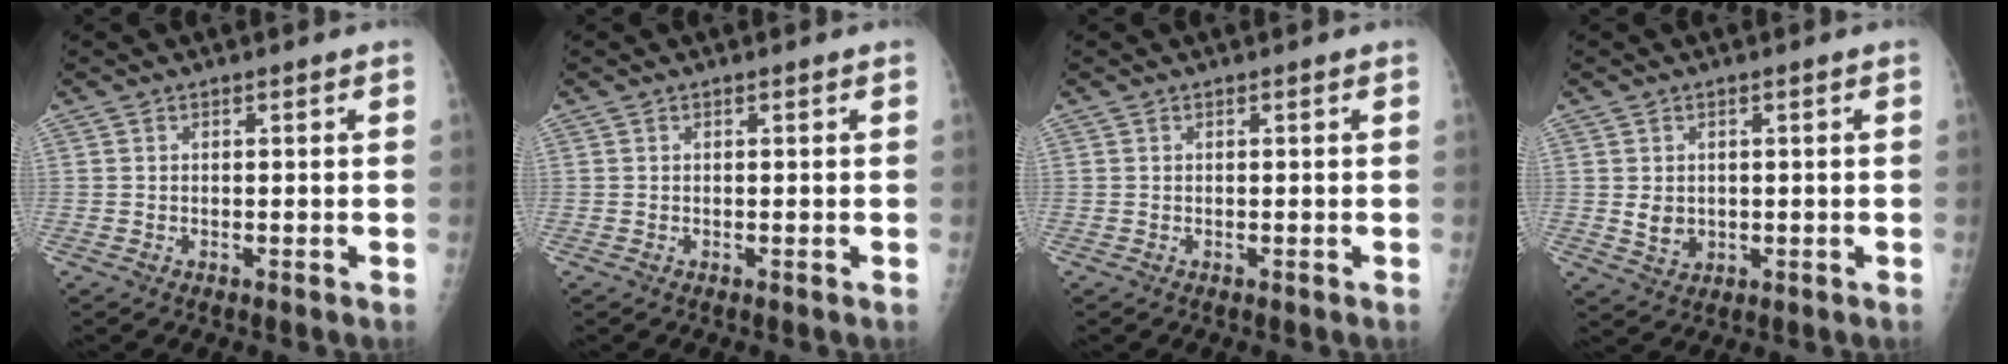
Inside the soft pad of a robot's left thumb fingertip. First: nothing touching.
{"total": 0.0}
{"total": 0.0}
{"total": 3.6, "force": [0.2, 2.9, 2.0], "torque": [-0.022, -0.005, 0.014]}